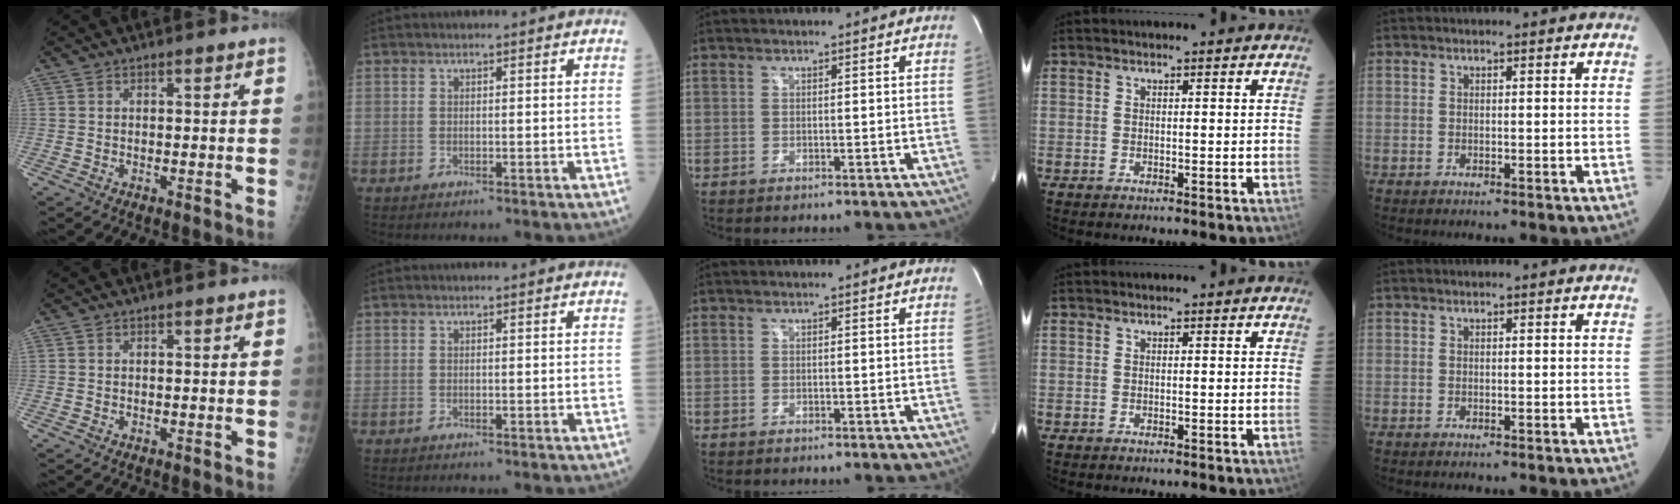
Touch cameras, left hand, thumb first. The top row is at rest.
{}